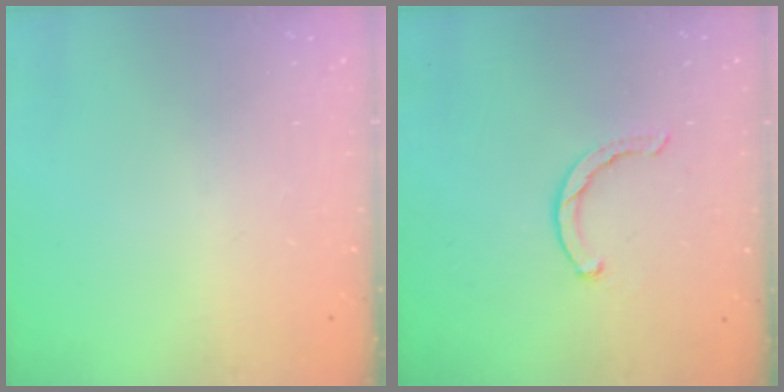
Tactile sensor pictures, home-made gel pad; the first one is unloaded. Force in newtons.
{"total": 1.8, "press": 1.8, "slide": 0.4}